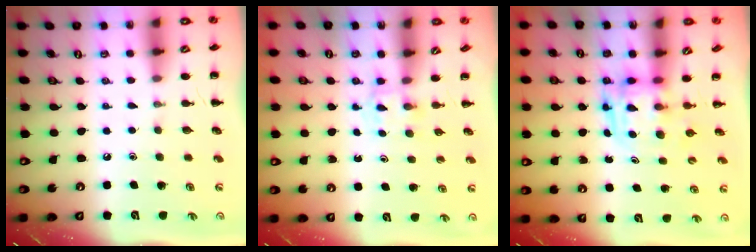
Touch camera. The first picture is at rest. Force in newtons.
{"total": 2.3, "press": 2.1, "slide": 0.9}
{"total": 3.8, "press": 3.7, "slide": 0.7}